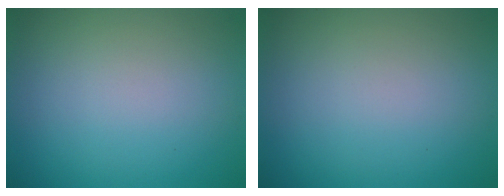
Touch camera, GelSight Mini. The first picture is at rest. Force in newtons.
{"total": 0.0}